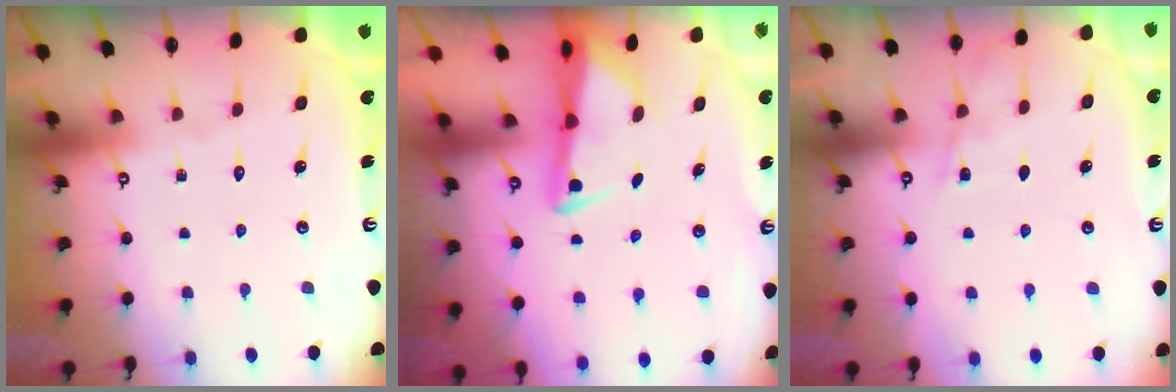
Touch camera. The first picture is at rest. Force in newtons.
{"total": 2.9, "press": 2.8, "slide": 0.6}
{"total": 4.5, "press": 4.5, "slide": 0.4}